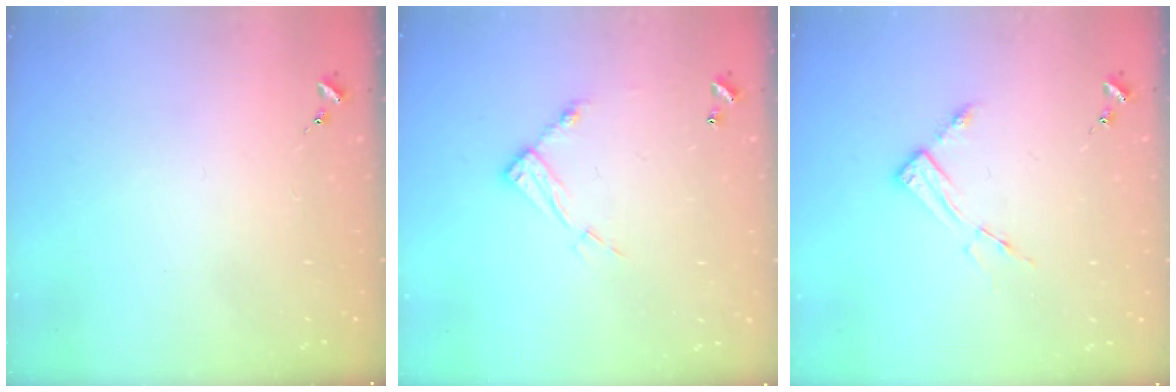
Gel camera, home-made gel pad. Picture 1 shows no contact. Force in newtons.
{"total": 10.4, "press": 10.3, "slide": 0.7}
{"total": 6.2, "press": 6.2, "slide": 0.4}